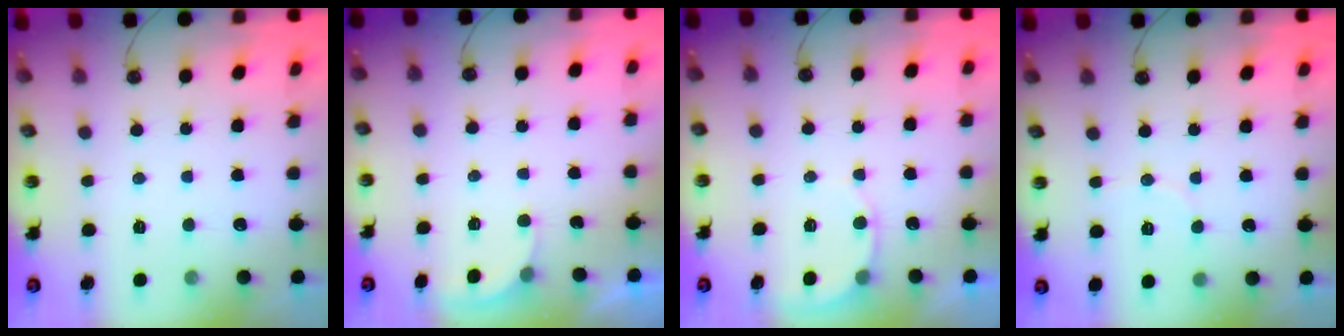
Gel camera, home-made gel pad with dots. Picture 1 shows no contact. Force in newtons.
{"total": 1.9, "press": 1.9, "slide": 0.2}
{"total": 5.2, "press": 5.2, "slide": 0.3}
{"total": 2.9, "press": 2.9, "slide": 0.3}